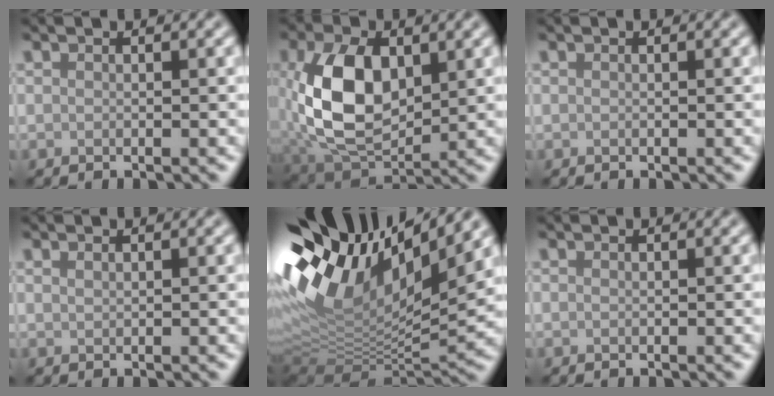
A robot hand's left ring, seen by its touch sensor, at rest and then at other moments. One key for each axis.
{"total": 8.8, "fx": -0.2, "fy": 5.1, "fz": 7.1, "tx": -0.154, "ty": -0.004, "tz": -0.008}
{"total": 0.0}
{"total": 0.0}
{"total": 13.8, "fx": 5.6, "fy": 6.1, "fz": 11.0, "tx": -0.222, "ty": 0.026, "tz": 0.098}
{"total": 0.0}